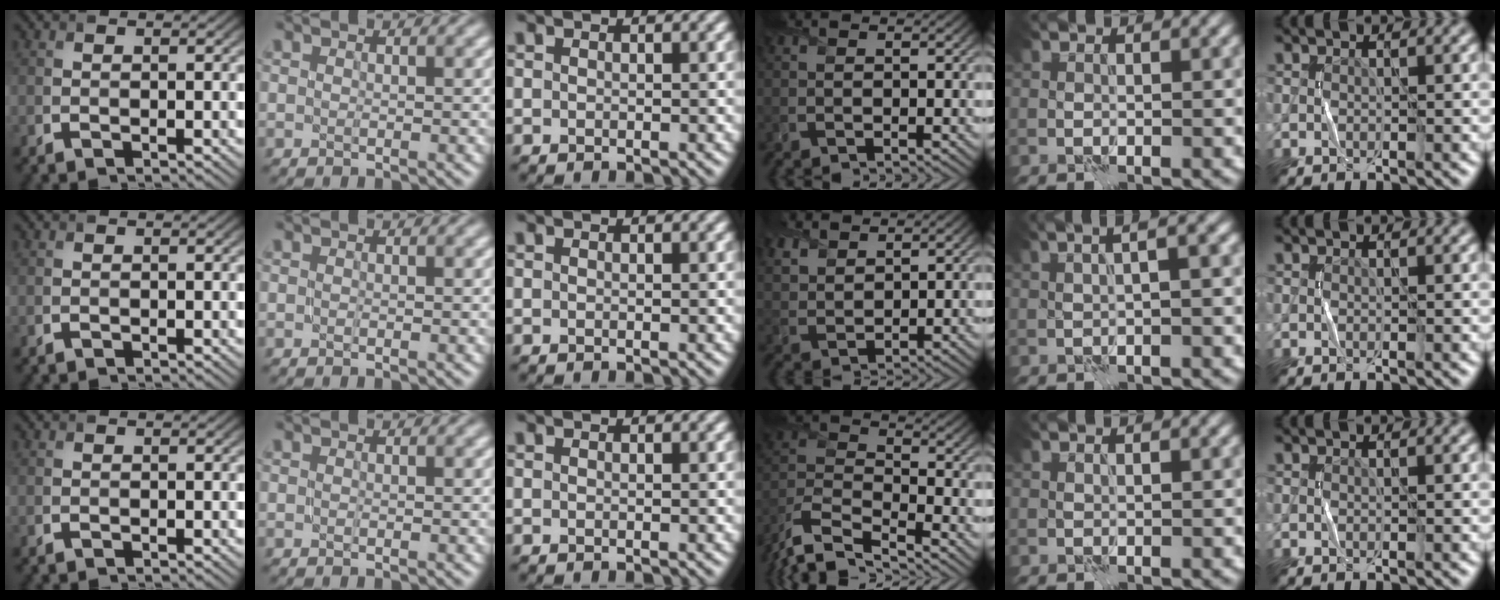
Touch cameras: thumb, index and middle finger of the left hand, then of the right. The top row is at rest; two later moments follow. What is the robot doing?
{"motion": "fold", "object": "shorts"}